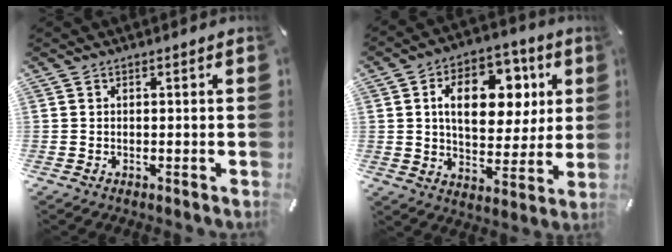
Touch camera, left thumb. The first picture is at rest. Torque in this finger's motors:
{"motor_torque": [2.88, 2.13, 1.45, -1.32, 0.33]}